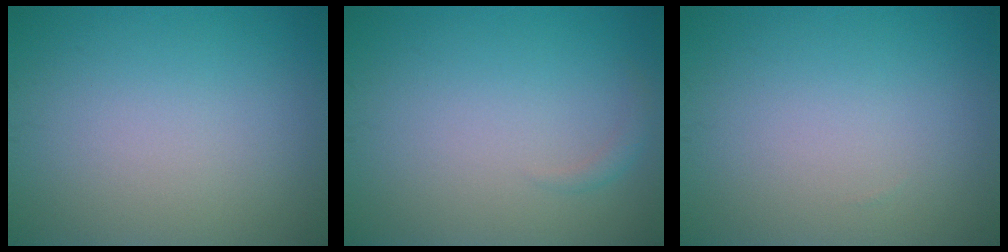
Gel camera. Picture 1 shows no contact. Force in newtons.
{"total": 0.8, "press": 0.8, "slide": 0.0}
{"total": 0.0}